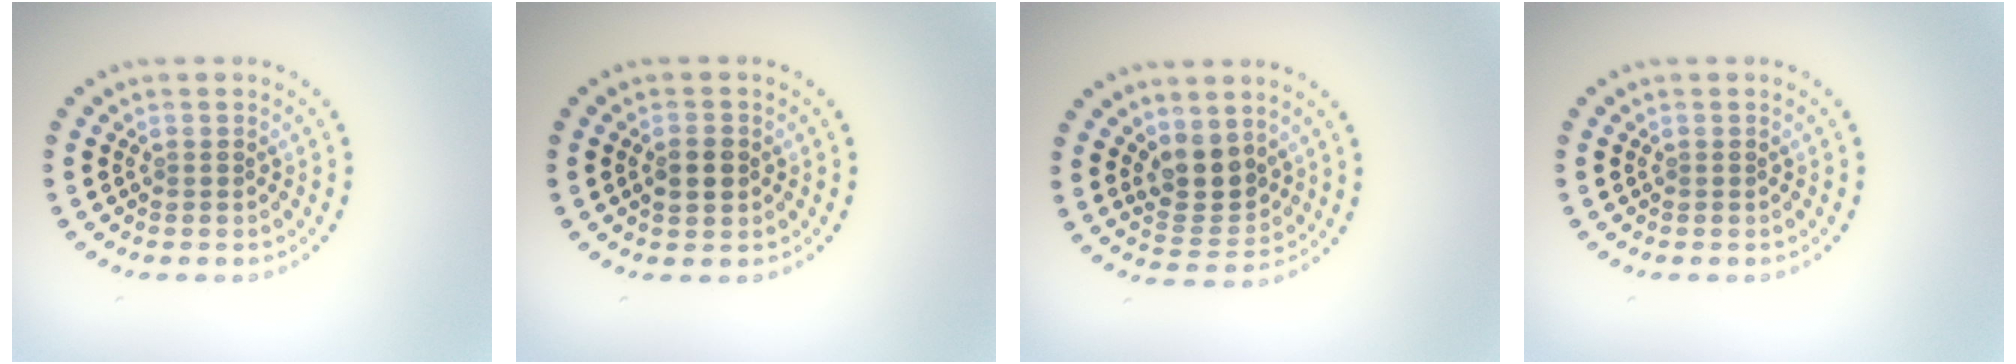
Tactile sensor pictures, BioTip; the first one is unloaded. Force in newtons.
{"total": 1.9, "press": 1.9, "slide": 0.2}
{"total": 3.6, "press": 3.3, "slide": 1.5}
{"total": 0.0}